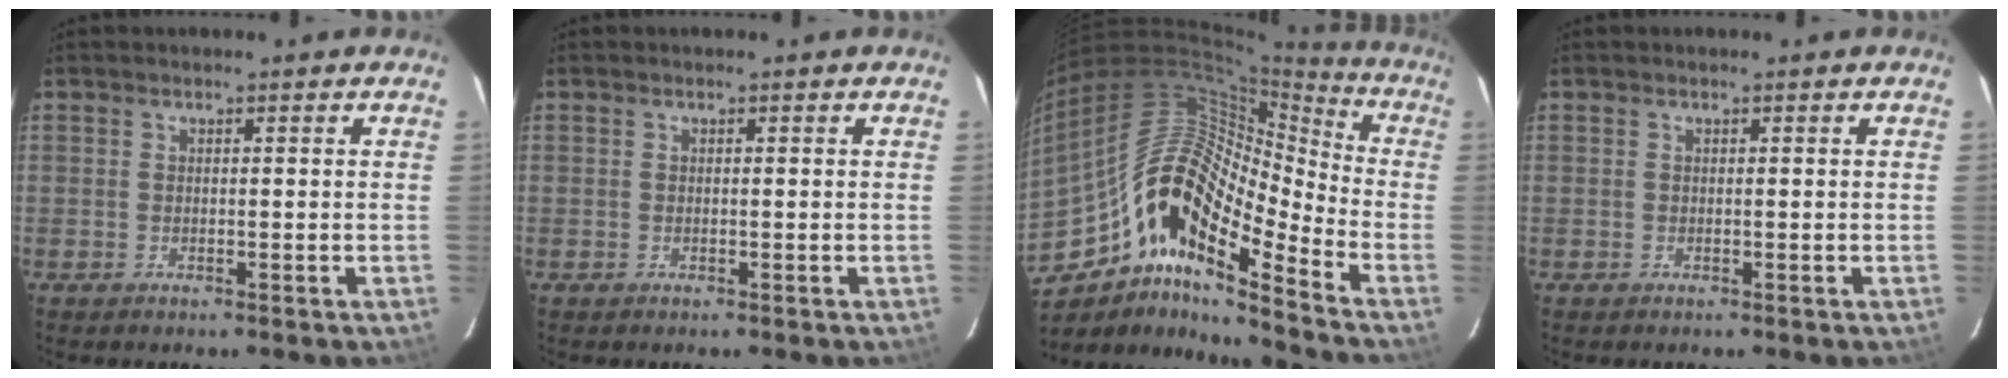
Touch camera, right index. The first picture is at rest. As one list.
[{"total": 0.0}, {"total": 19.3, "force": [-10.0, 5.6, 15.5], "torque": [-0.255, -0.011, -0.203]}, {"total": 0.0}]